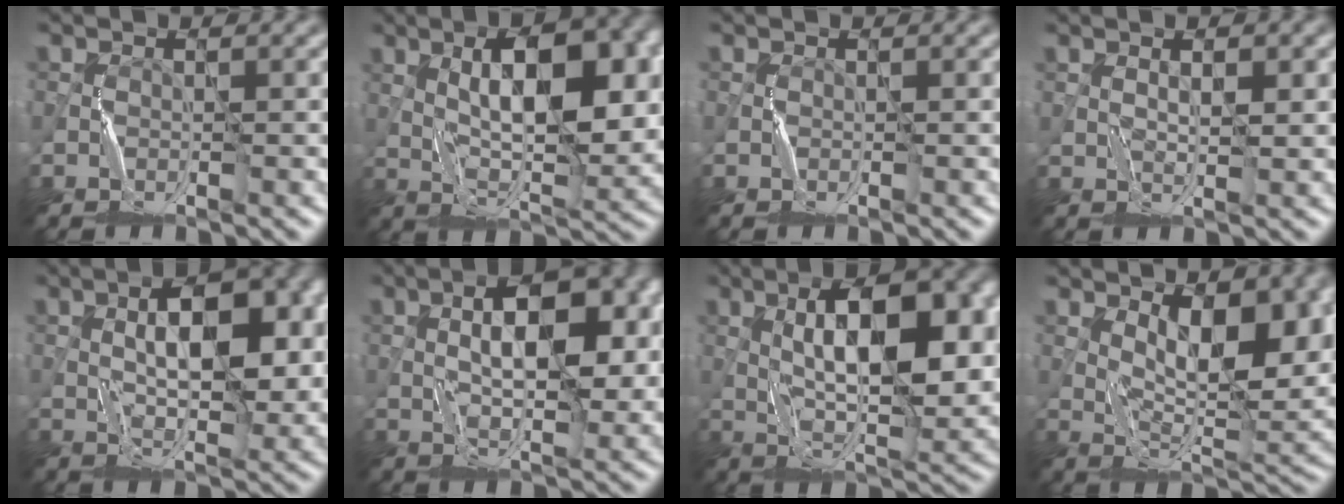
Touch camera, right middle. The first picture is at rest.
{"total": 9.6, "force": [2.1, 3.6, 8.6], "torque": [-0.121, 0.007, 0.039]}
{"total": 0.0}
{"total": 1.8, "force": [1.1, 0.3, 1.3], "torque": [-0.018, 0.000, 0.022]}
{"total": 7.9, "force": [1.6, 3.3, 7.0], "torque": [-0.098, 0.010, 0.026]}
{"total": 8.3, "force": [1.6, 3.3, 7.4], "torque": [-0.107, 0.012, 0.024]}
{"total": 10.7, "force": [2.2, 4.0, 9.7], "torque": [-0.142, 0.008, 0.039]}
{"total": 8.8, "force": [3.6, 3.3, 7.4], "torque": [-0.113, -0.003, 0.068]}